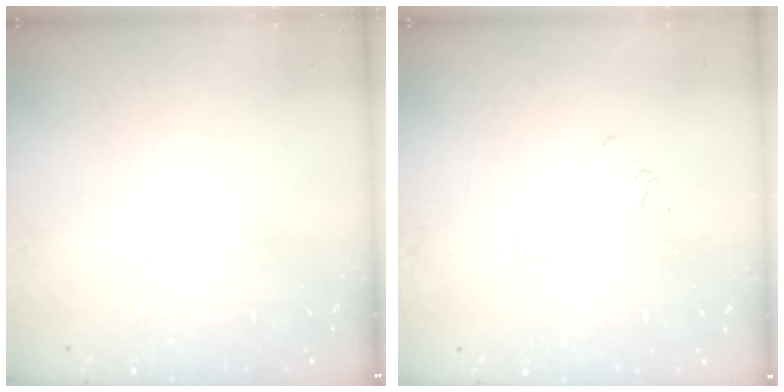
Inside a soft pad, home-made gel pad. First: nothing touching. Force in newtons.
{"total": 3.1, "press": 3.1, "slide": 0.4}